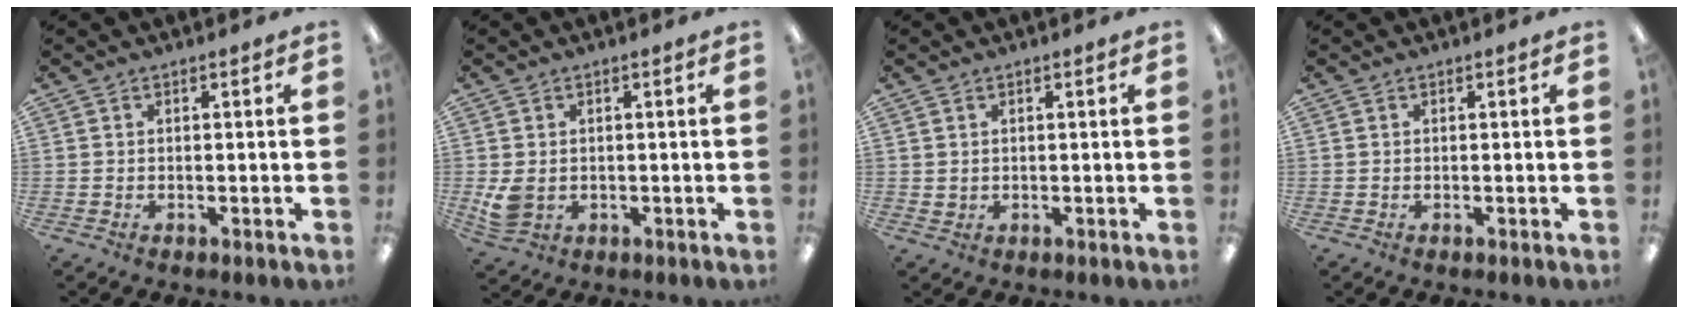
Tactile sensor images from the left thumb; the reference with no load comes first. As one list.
[{"total": 4.4, "force": [0.1, 3.4, 2.8], "torque": [-0.056, -0.002, 0.001]}, {"total": 0.9, "force": [0.8, 0.5, 0.2], "torque": [-0.004, 0.002, 0.014]}, {"total": 0.0}]